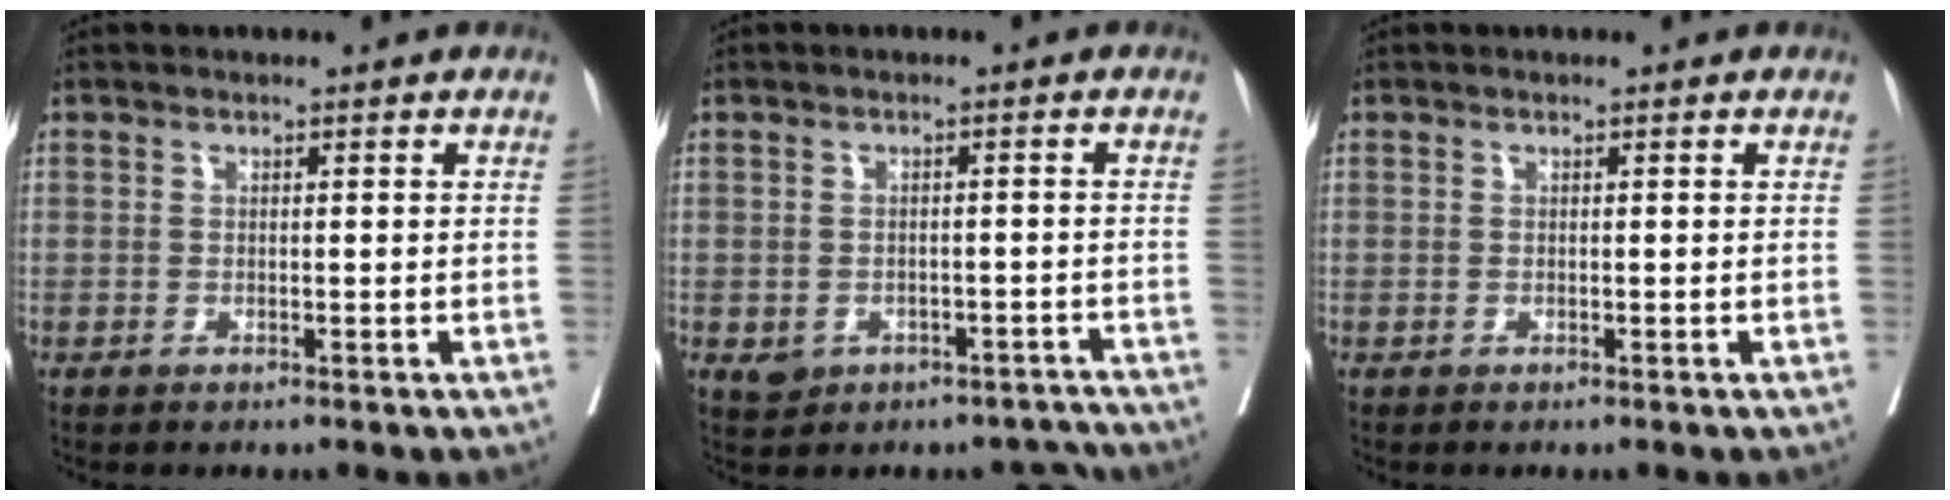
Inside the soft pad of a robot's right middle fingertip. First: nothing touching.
{"total": 5.5, "force": [-3.6, 4.0, 1.2], "torque": [-0.003, 0.023, -0.041]}
{"total": 0.0}